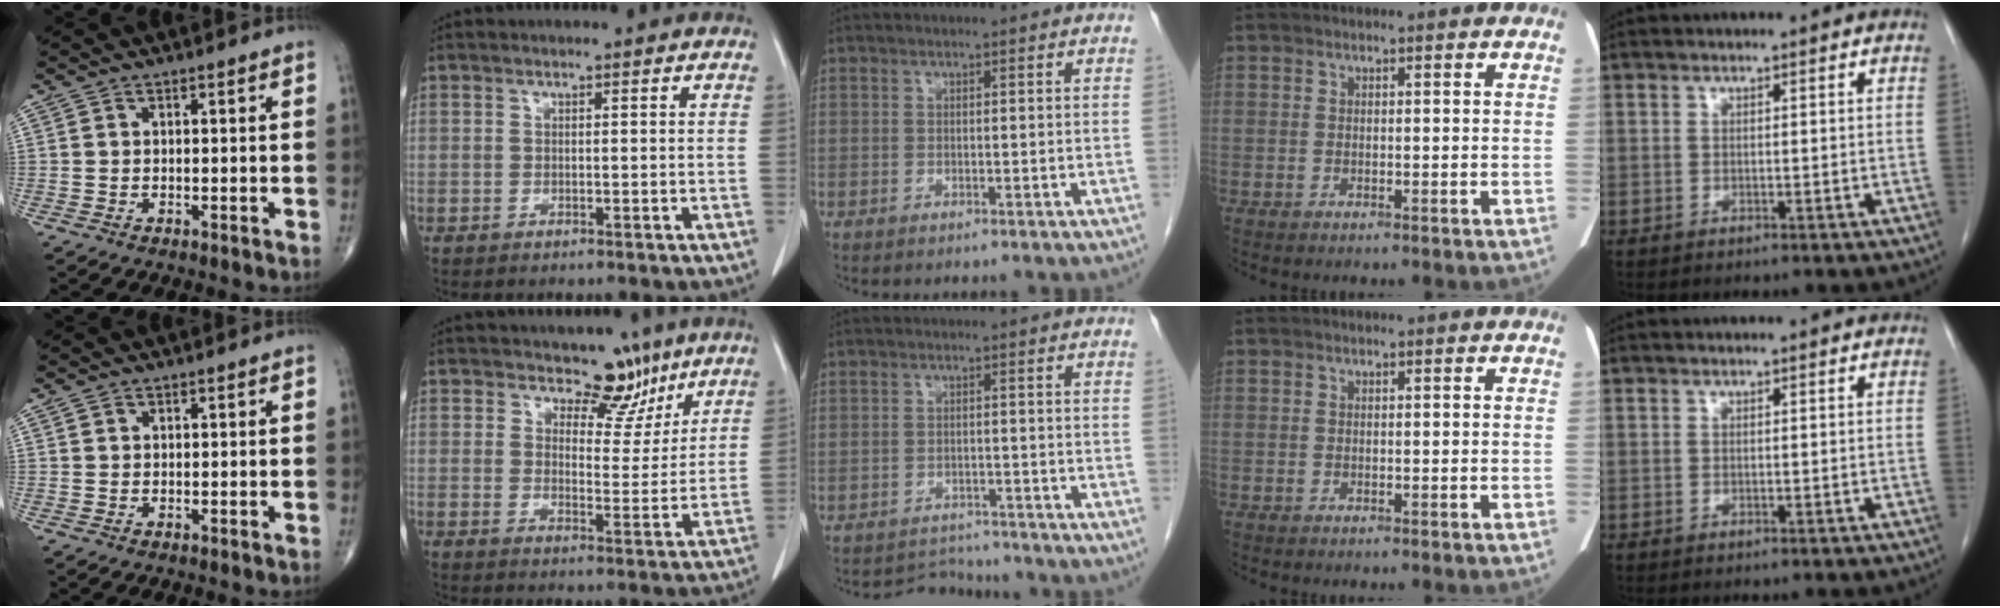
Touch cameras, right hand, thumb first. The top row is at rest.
{"thumb": {"total": 0.5, "force": [0.3, 0.4, 0.1], "torque": [0.000, -0.002, 0.005]}, "index": {"total": 6.7, "force": [5.2, 3.6, 2.2], "torque": [-0.012, -0.015, 0.071]}, "middle": {"total": 3.6, "force": [-3.4, 0.6, -1.2], "torque": [0.016, 0.004, -0.049]}}